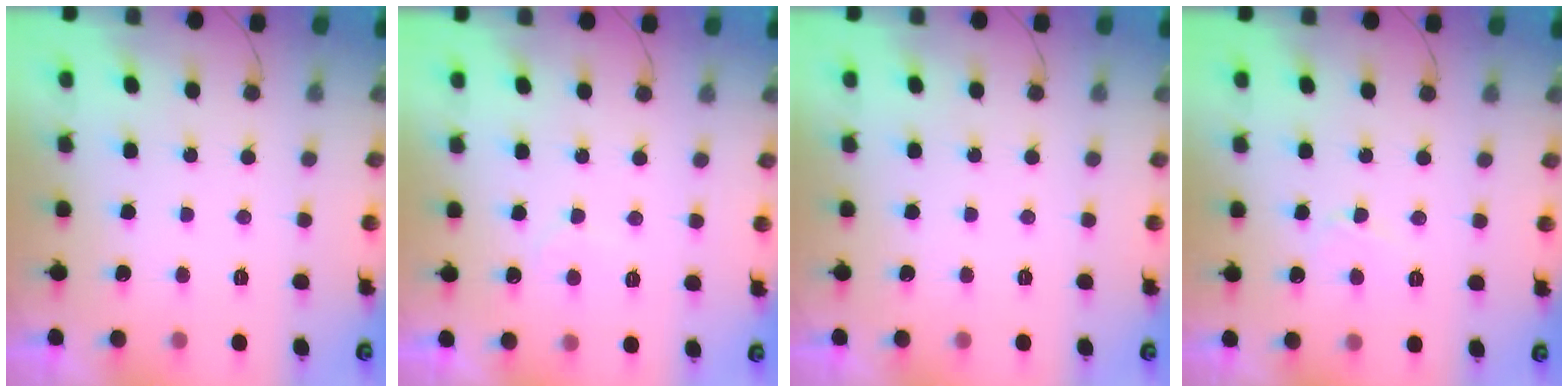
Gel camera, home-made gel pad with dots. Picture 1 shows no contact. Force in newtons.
{"total": 4.8, "press": 4.8, "slide": 0.3}
{"total": 0.0}
{"total": 4.2, "press": 4.2, "slide": 0.4}